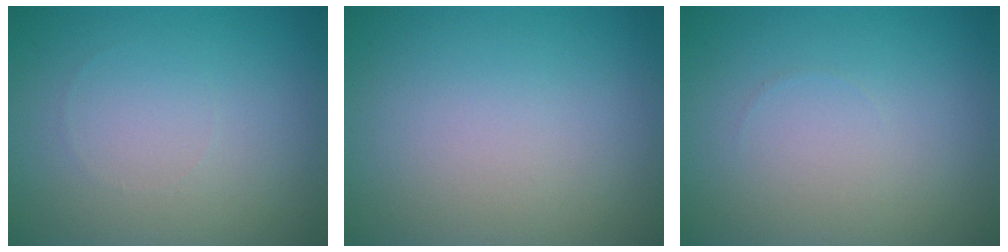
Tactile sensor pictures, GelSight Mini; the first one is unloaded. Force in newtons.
{"total": 0.0}
{"total": 0.0}